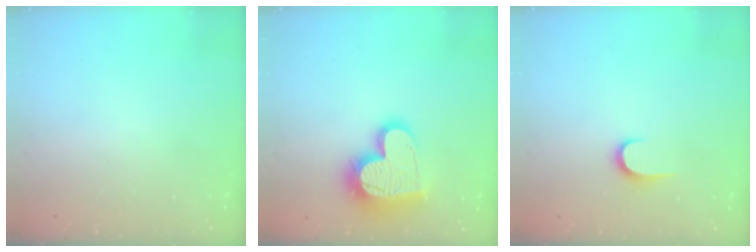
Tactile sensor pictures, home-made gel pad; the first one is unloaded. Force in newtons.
{"total": 17.7, "press": 17.6, "slide": 1.5}
{"total": 6.1, "press": 6.1, "slide": 0.6}